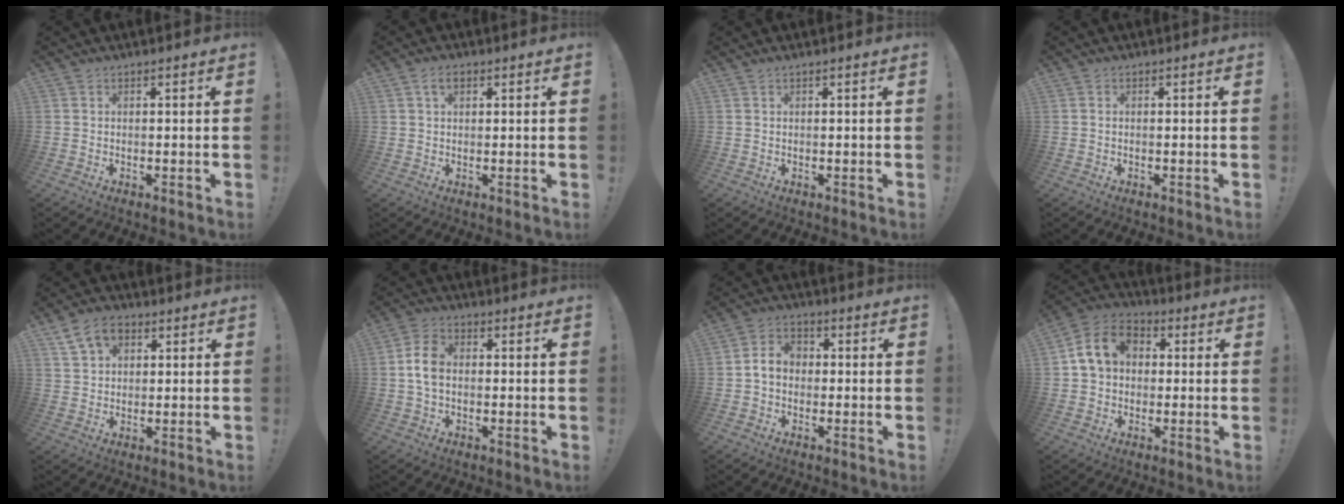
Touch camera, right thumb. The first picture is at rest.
{"total": 3.4, "force": [1.5, 2.0, 2.3], "torque": [-0.033, 0.001, 0.025]}
{"total": 0.6, "force": [0.3, -0.3, 0.3], "torque": [-0.008, 0.000, 0.007]}
{"total": 0.0}
{"total": 8.5, "force": [4.1, 5.8, 4.6], "torque": [-0.069, -0.006, 0.078]}
{"total": 7.3, "force": [-0.3, 4.8, 5.5], "torque": [-0.092, 0.010, -0.005]}
{"total": 6.4, "force": [-0.3, 5.1, 3.8], "torque": [-0.057, 0.014, -0.002]}
{"total": 6.2, "force": [0.2, 5.4, 3.0], "torque": [-0.039, 0.010, 0.008]}